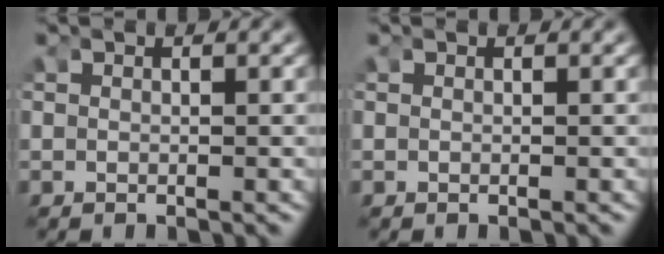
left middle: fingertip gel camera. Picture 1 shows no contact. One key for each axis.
{"total": 0.0}